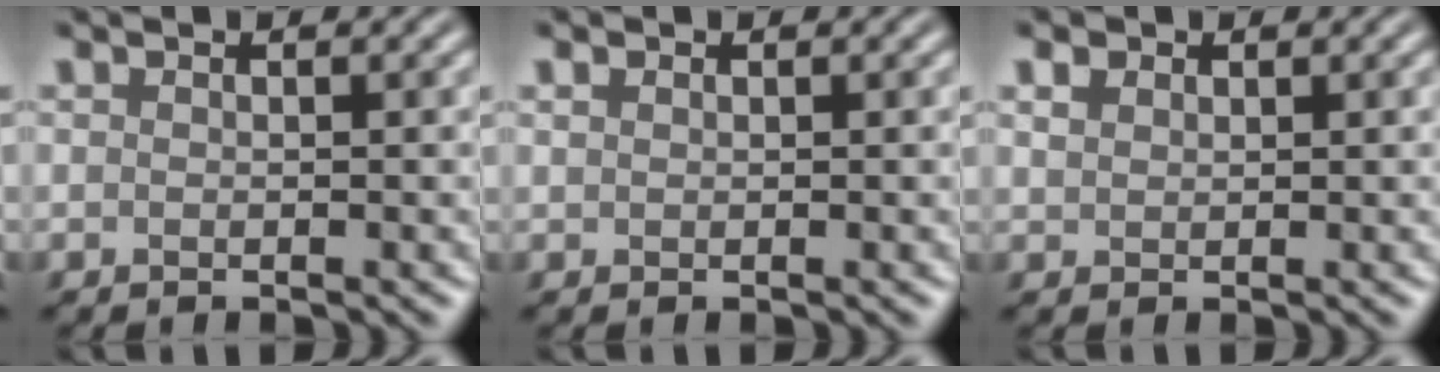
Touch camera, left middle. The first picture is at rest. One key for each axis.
{"total": 0.6, "fx": 0.4, "fy": 0.4, "fz": 0.2, "tx": -0.002, "ty": 0.001, "tz": 0.007}
{"total": 1.2, "fx": 0.8, "fy": 0.9, "fz": 0.4, "tx": -0.009, "ty": 0.004, "tz": 0.013}